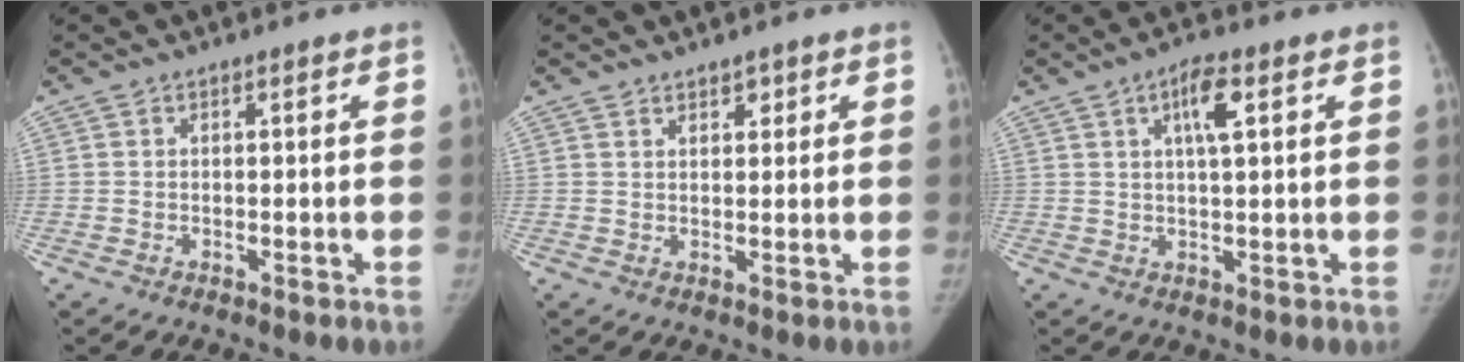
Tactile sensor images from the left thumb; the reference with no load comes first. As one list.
[{"total": 2.0, "force": [1.4, 1.1, 0.9], "torque": [0.000, -0.007, 0.020]}, {"total": 5.7, "force": [2.3, 1.7, 5.0], "torque": [-0.081, -0.002, 0.037]}]